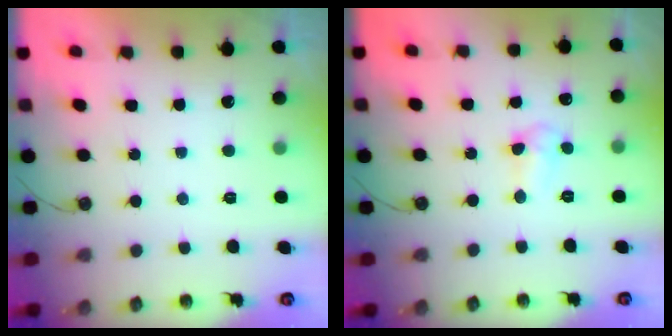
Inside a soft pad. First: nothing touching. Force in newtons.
{"total": 4.5, "press": 4.5, "slide": 0.6}